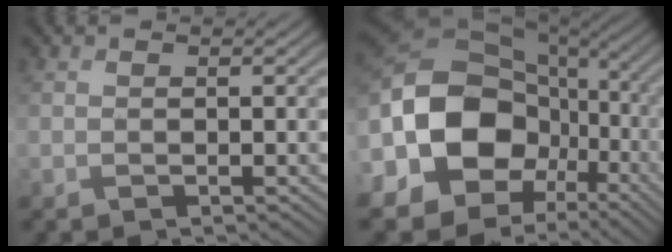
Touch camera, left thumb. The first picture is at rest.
{"total": 18.3, "force": [-0.9, 13.7, 12.0], "torque": [-0.274, -0.009, -0.007]}